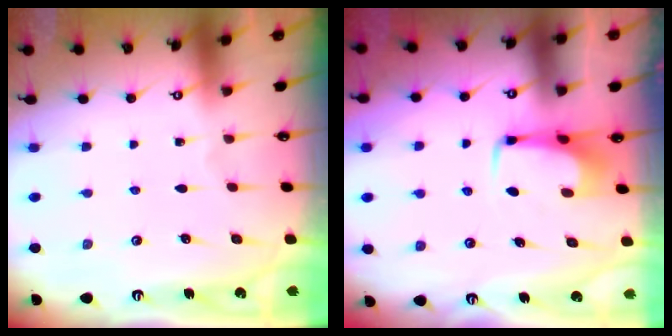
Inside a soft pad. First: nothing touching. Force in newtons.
{"total": 3.0, "press": 2.9, "slide": 0.4}